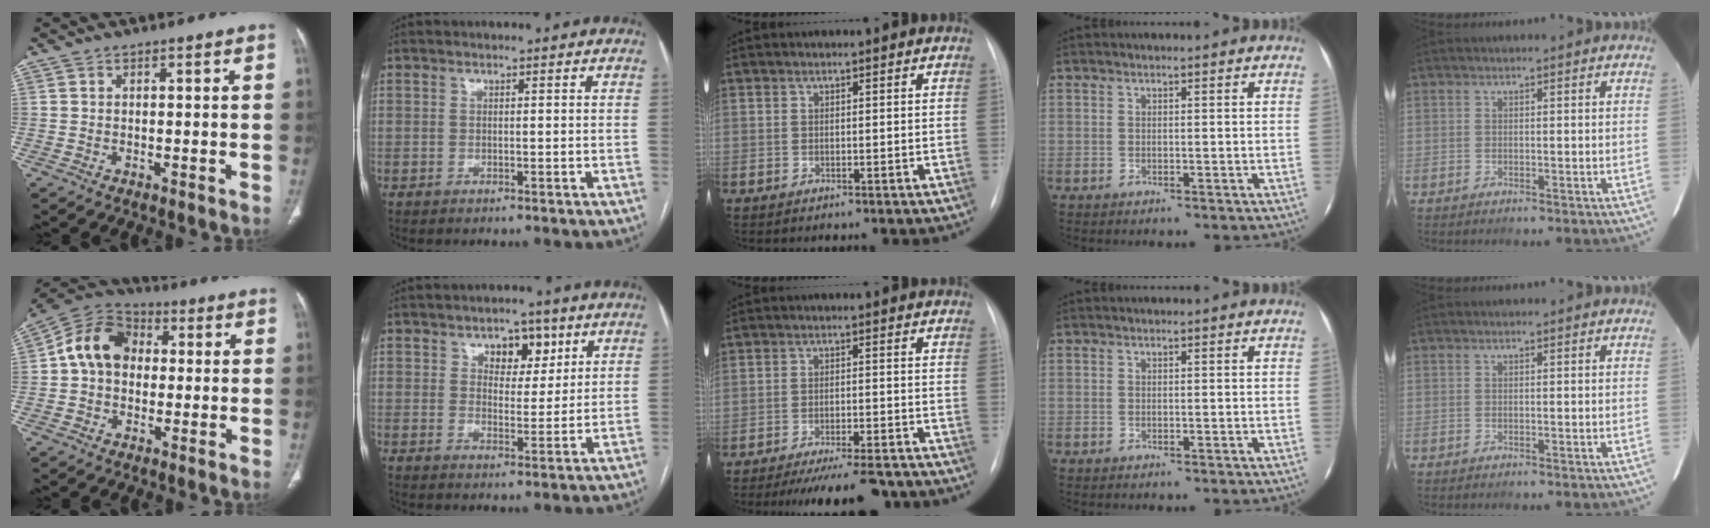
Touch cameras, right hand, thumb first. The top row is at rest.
{"thumb": {"total": 11.6, "force": [1.0, 9.0, 7.2], "torque": [-0.112, 0.030, 0.003]}, "index": {"total": 6.0, "force": [3.2, 3.7, 3.5], "torque": [-0.042, 0.009, 0.048]}, "middle": {"total": 10.9, "force": [-9.8, 1.4, 4.6], "torque": [-0.060, -0.011, -0.135]}}